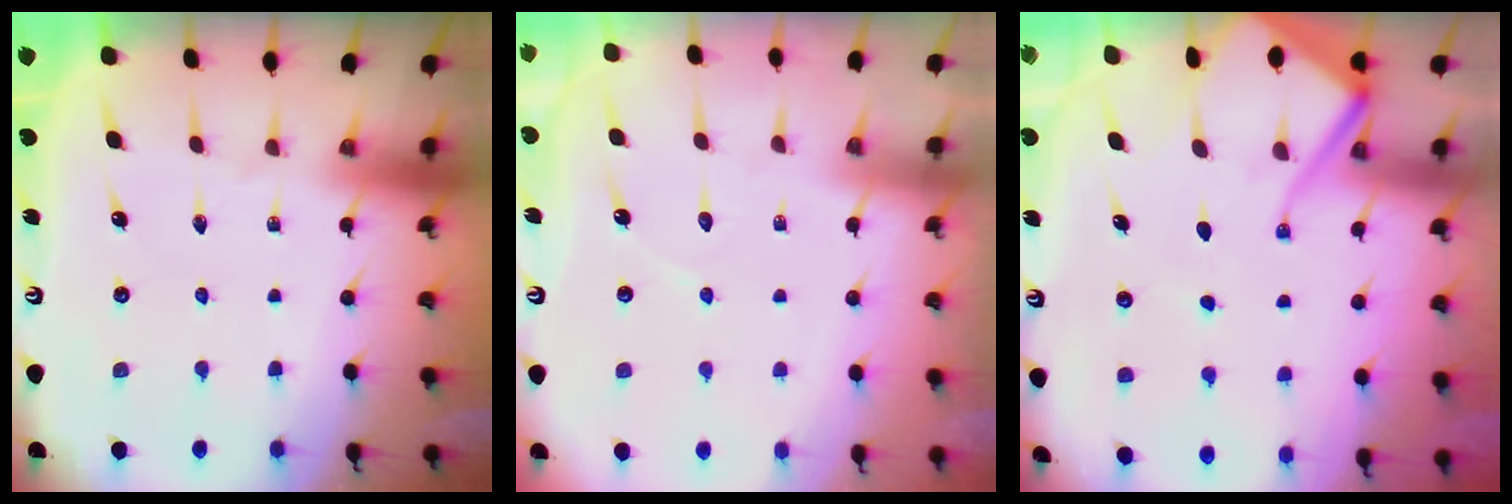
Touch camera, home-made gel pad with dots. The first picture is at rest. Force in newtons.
{"total": 5.0, "press": 5.0, "slide": 0.5}
{"total": 12.5, "press": 12.4, "slide": 1.3}